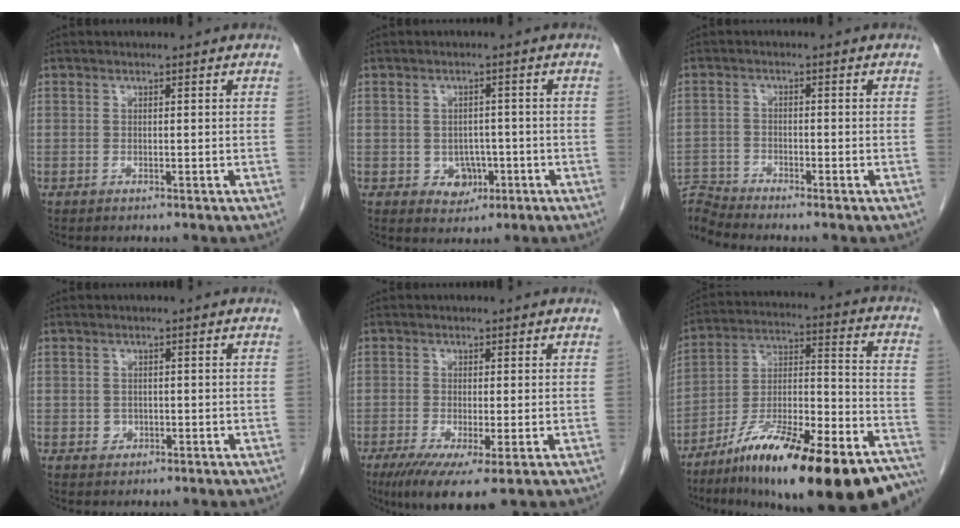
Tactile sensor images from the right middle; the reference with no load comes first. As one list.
[{"total": 3.6, "force": [-1.1, 3.0, 1.6], "torque": [-0.013, 0.005, -0.005]}, {"total": 4.6, "force": [-4.3, -1.4, -0.9], "torque": [0.007, -0.002, -0.081]}, {"total": 1.2, "force": [-0.3, 1.1, 0.4], "torque": [-0.007, 0.003, 0.000]}, {"total": 7.2, "force": [-3.4, 1.2, 6.2], "torque": [-0.097, -0.019, -0.051]}, {"total": 30.1, "force": [-22.5, 5.1, 19.3], "torque": [-0.239, -0.002, -0.347]}]